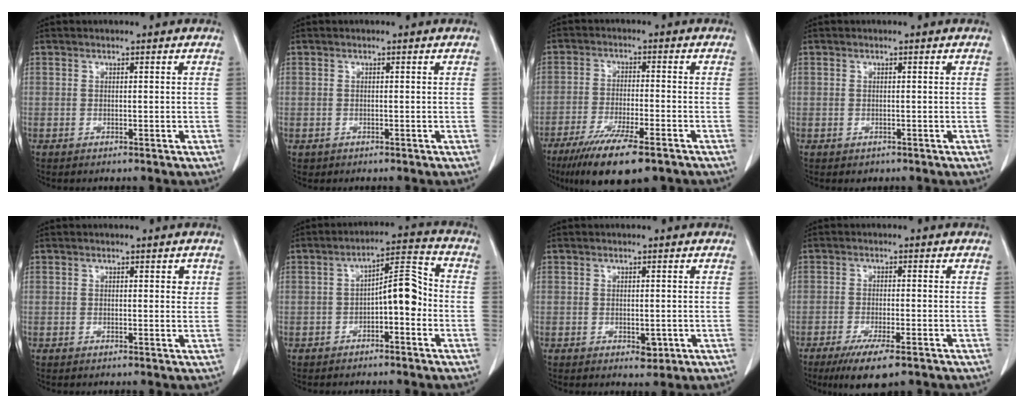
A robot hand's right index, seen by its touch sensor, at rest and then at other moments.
{"total": 0.7, "force": [-0.3, 0.6, 0.0], "torque": [-0.004, 0.005, -0.004]}
{"total": 12.7, "force": [-8.9, 2.1, 8.8], "torque": [-0.147, -0.029, -0.140]}
{"total": 1.0, "force": [-0.4, 0.9, 0.1], "torque": [-0.005, 0.004, -0.001]}
{"total": 1.2, "force": [0.5, 0.6, 1.0], "torque": [-0.009, 0.000, 0.004]}
{"total": 7.2, "force": [-1.8, 2.2, 6.5], "torque": [-0.104, 0.029, -0.028]}
{"total": 1.8, "force": [-0.5, 1.2, 1.3], "torque": [-0.016, -0.002, 0.001]}
{"total": 7.5, "force": [-5.0, 1.2, 5.5], "torque": [-0.090, -0.018, -0.075]}